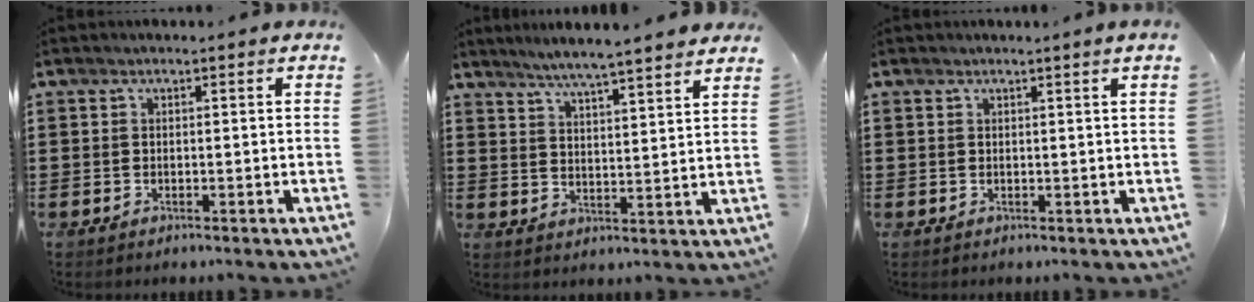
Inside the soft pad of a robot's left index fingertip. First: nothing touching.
{"total": 4.7, "force": [4.4, -1.0, 1.2], "torque": [-0.040, -0.027, 0.075]}
{"total": 0.9, "force": [0.7, -0.3, 0.5], "torque": [-0.008, -0.004, 0.014]}